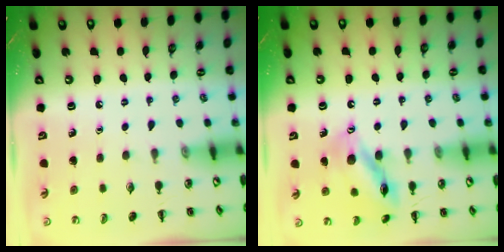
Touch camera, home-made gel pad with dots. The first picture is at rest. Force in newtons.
{"total": 14.6, "press": 14.6, "slide": 0.9}